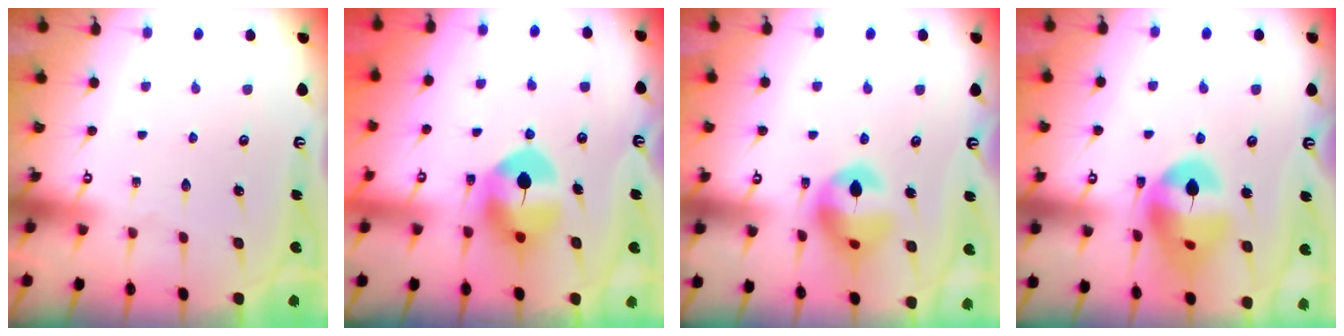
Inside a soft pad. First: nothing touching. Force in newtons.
{"total": 9.4, "press": 9.3, "slide": 1.1}
{"total": 14.2, "press": 14.1, "slide": 1.5}
{"total": 14.9, "press": 14.8, "slide": 1.9}